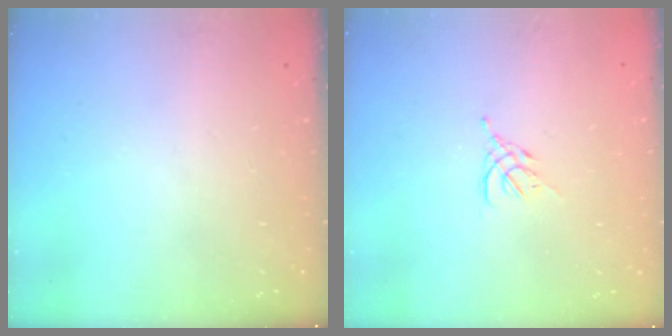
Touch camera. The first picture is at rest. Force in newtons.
{"total": 3.0, "press": 2.8, "slide": 0.8}